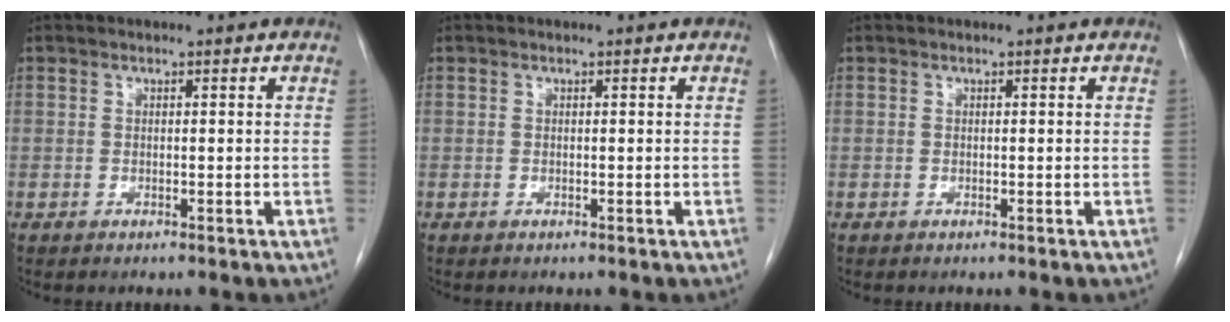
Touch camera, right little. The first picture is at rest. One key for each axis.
{"total": 0.0}
{"total": 0.0}